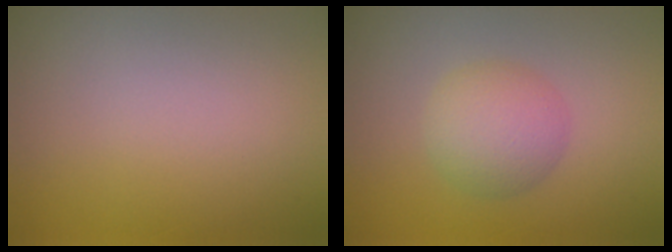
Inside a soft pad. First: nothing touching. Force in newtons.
{"total": 3.7, "press": 3.7, "slide": 0.0}